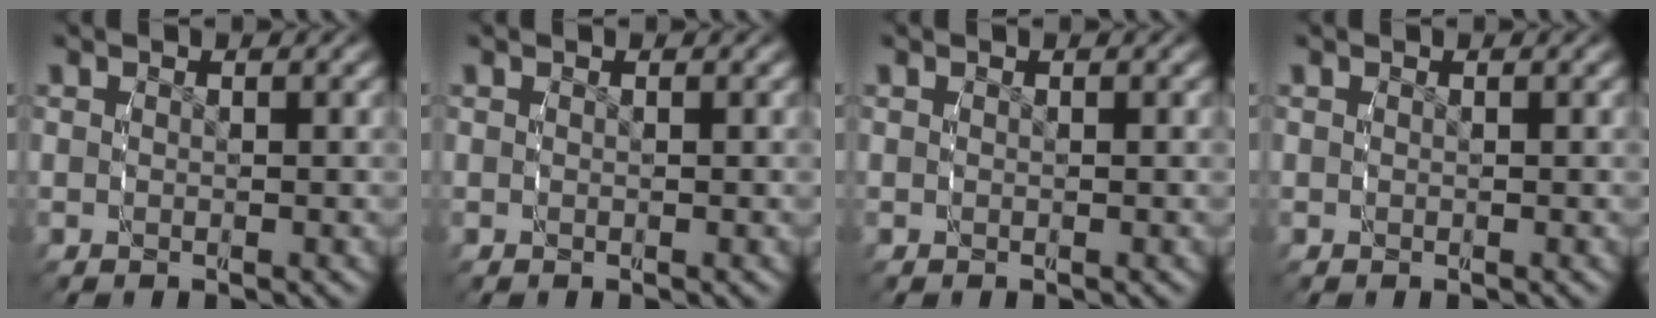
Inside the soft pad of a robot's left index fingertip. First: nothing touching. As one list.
[{"total": 0.0}, {"total": 0.0}, {"total": 0.0}]